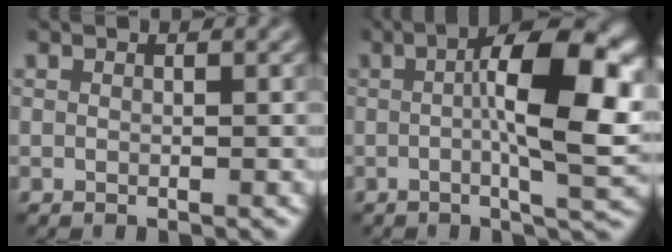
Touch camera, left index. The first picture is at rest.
{"total": 10.4, "force": [0.5, 2.6, 10.0], "torque": [-0.139, 0.007, 0.003]}